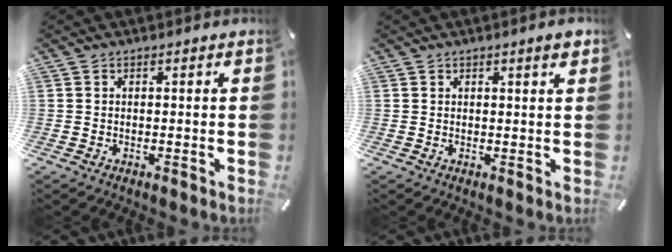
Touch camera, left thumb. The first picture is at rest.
{"total": 2.1, "force": [1.3, 0.4, 1.7], "torque": [-0.026, 0.001, 0.019]}